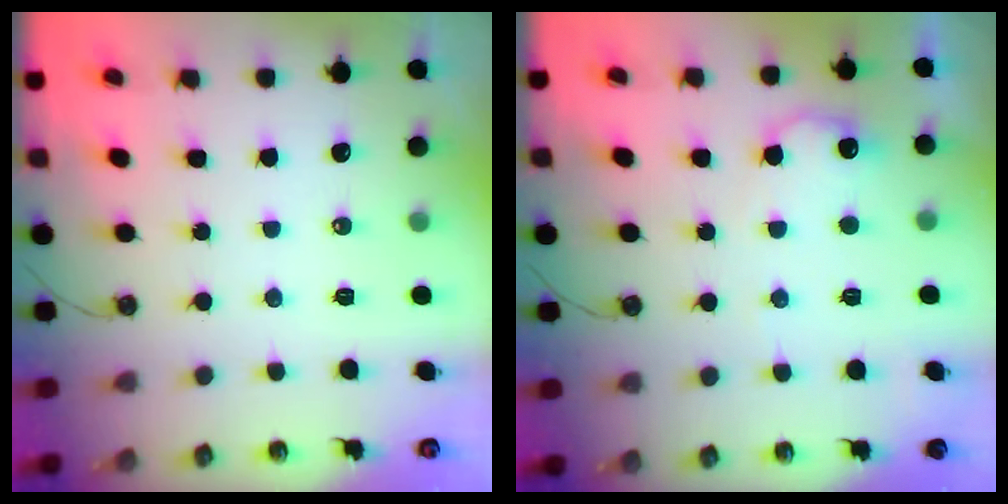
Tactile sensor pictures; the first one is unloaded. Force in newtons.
{"total": 9.3, "press": 9.3, "slide": 0.7}